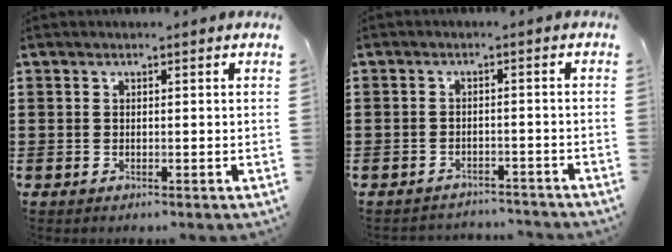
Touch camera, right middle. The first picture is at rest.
{"total": 2.5, "force": [-2.4, 0.4, -0.3], "torque": [-0.002, 0.002, -0.056]}